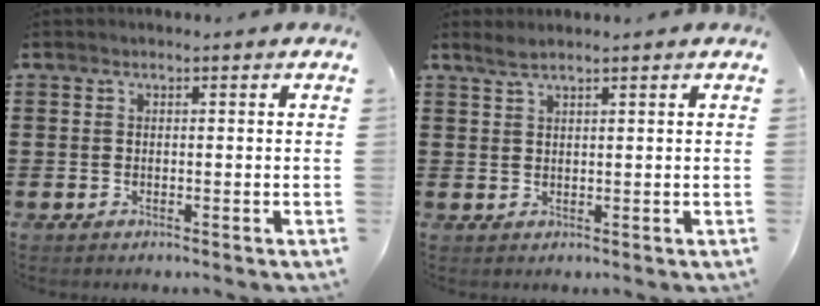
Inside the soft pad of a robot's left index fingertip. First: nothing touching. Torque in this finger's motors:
{"motor_torque": [0.03, 0.02, 0.00, 0.02]}